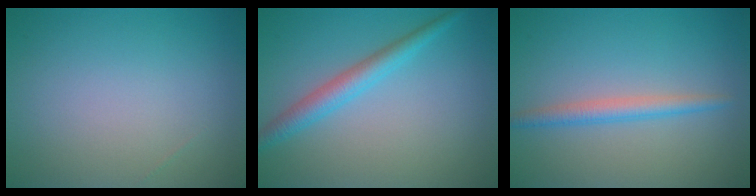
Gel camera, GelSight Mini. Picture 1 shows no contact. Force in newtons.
{"total": 2.9, "press": 2.9, "slide": 0.1}
{"total": 2.2, "press": 2.2, "slide": 0.0}